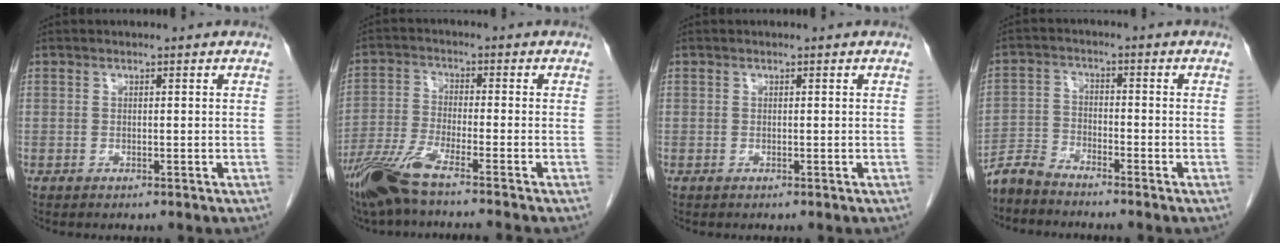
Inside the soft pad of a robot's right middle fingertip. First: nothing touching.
{"total": 9.7, "force": [-7.6, -0.6, 6.0], "torque": [-0.118, -0.033, -0.141]}
{"total": 0.0}
{"total": 4.2, "force": [-4.2, 0.5, 0.5], "torque": [-0.010, -0.014, -0.085]}